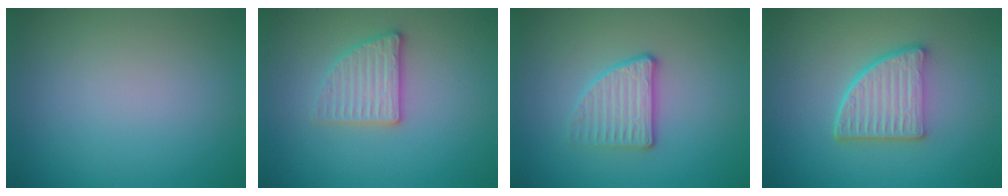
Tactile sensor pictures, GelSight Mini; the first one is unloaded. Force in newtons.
{"total": 2.8, "press": 2.7, "slide": 0.9}
{"total": 2.7, "press": 2.6, "slide": 0.8}
{"total": 5.0, "press": 3.8, "slide": 3.3}